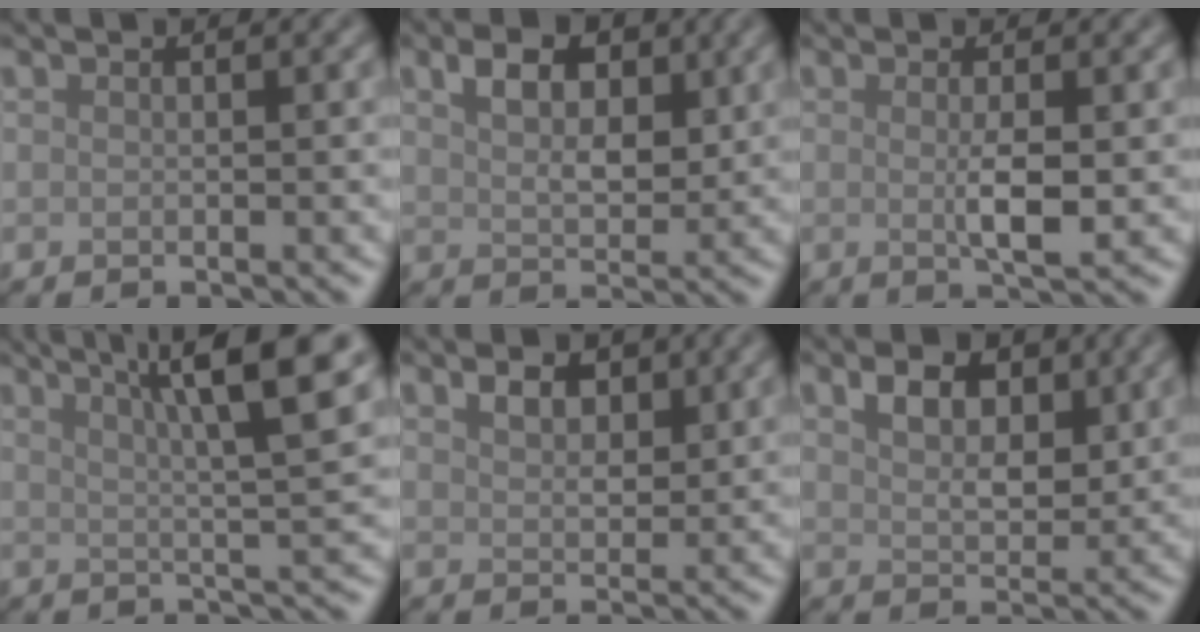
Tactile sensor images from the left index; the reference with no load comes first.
{"total": 4.1, "force": [1.9, 2.4, 2.8], "torque": [-0.049, 0.002, 0.029]}
{"total": 2.6, "force": [0.0, 0.4, 2.6], "torque": [-0.047, -0.004, 0.001]}
{"total": 9.5, "force": [4.3, 1.6, 8.3], "torque": [-0.095, 0.027, 0.060]}
{"total": 2.2, "force": [1.4, 1.3, 1.1], "torque": [-0.023, 0.000, 0.023]}
{"total": 3.6, "force": [1.8, 2.2, 2.3], "torque": [-0.041, 0.000, 0.027]}